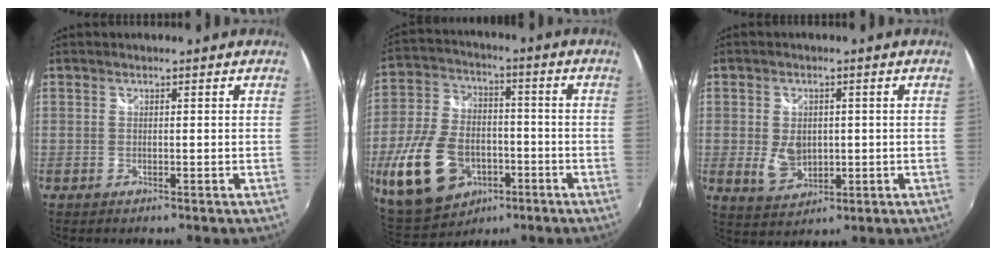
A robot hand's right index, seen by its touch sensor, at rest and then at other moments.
{"total": 18.8, "force": [-7.2, 12.1, 12.4], "torque": [-0.292, -0.005, -0.110]}
{"total": 6.2, "force": [-0.3, 4.4, 4.4], "torque": [-0.085, -0.005, 0.003]}